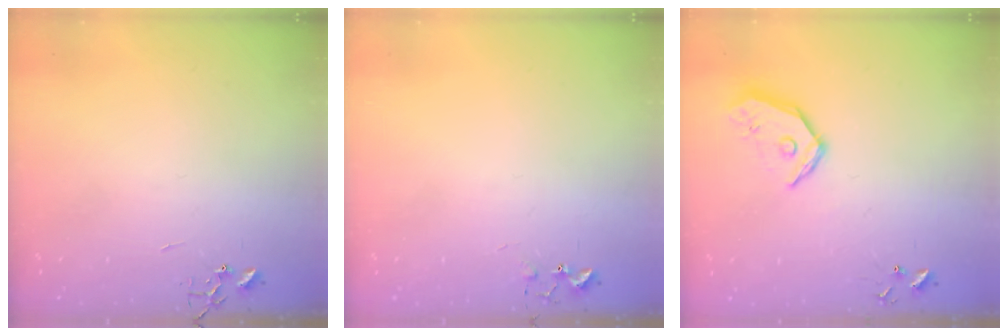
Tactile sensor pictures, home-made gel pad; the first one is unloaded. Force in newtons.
{"total": 5.8, "press": 5.7, "slide": 0.7}
{"total": 12.3, "press": 12.1, "slide": 1.9}